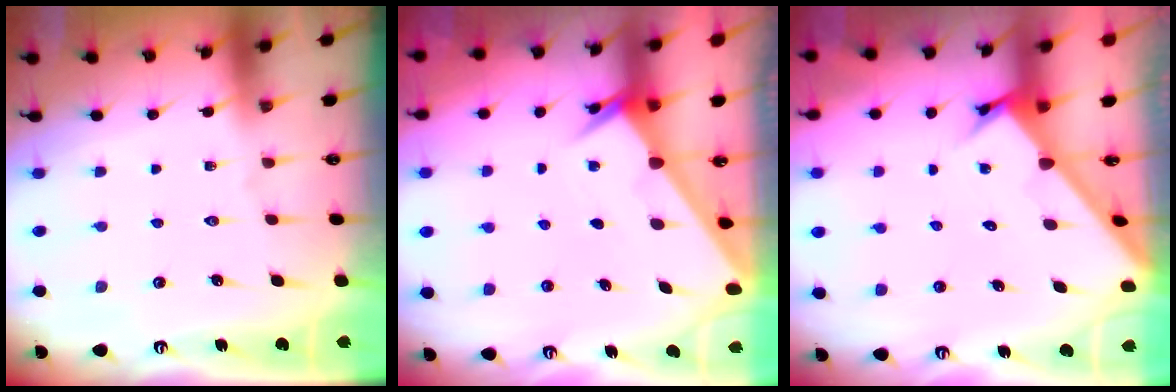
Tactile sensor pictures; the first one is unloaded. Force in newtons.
{"total": 2.0, "press": 2.0, "slide": 0.1}
{"total": 2.7, "press": 2.7, "slide": 0.2}